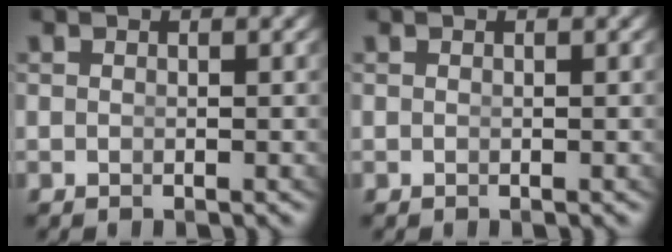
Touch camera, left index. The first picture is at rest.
{"total": 0.0}